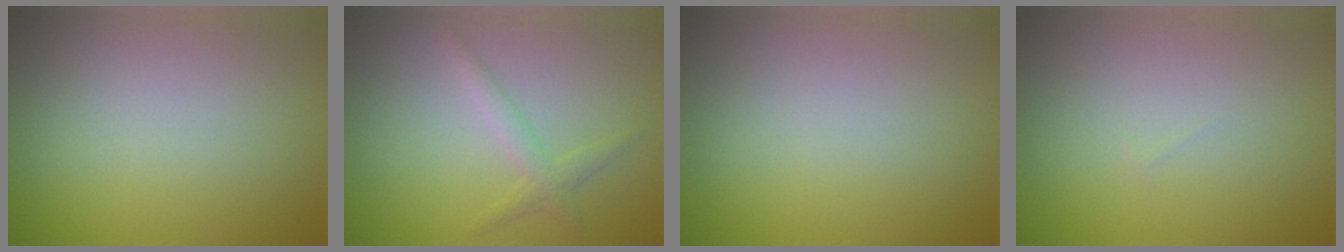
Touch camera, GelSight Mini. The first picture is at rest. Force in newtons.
{"total": 1.7, "press": 1.7, "slide": 0.1}
{"total": 0.0}
{"total": 0.0}